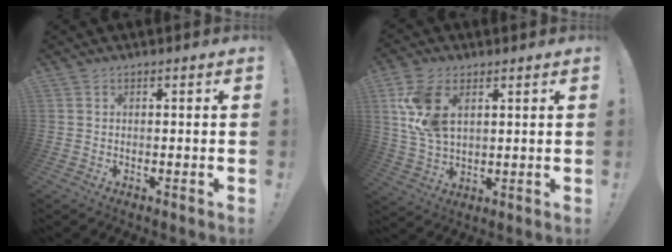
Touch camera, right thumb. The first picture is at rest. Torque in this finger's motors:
{"motor_torque": [1.44, 1.64, 0.53, 0.52, 0.13]}